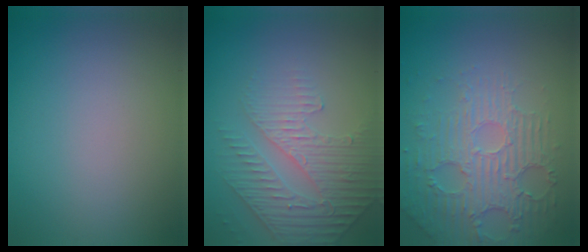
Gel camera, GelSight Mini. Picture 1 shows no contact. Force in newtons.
{"total": 4.8, "press": 3.3, "slide": 3.5}
{"total": 6.2, "press": 3.8, "slide": 4.9}